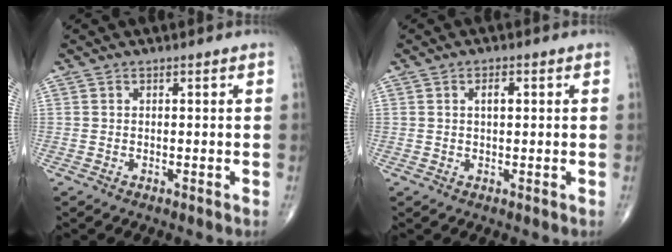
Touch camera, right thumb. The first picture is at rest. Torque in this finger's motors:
{"motor_torque": [-0.04, 0.97, 0.27, -0.02, 0.00]}